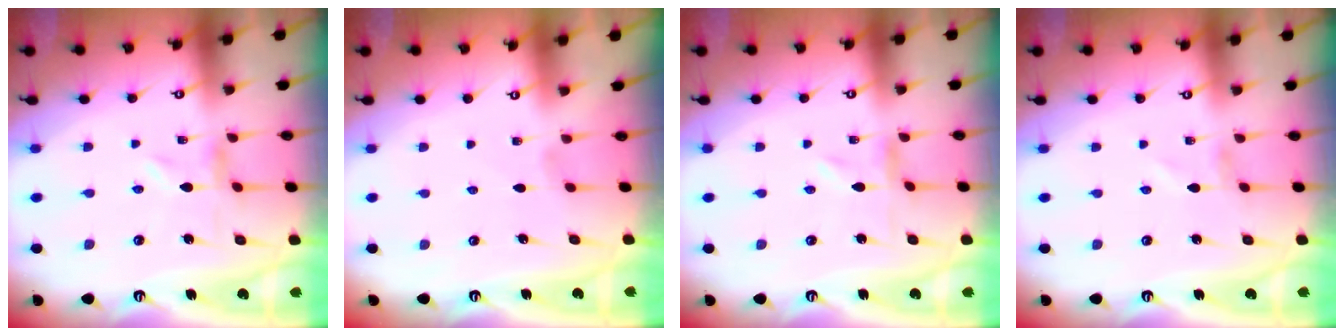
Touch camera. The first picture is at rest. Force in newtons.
{"total": 0.0}
{"total": 0.0}
{"total": 1.0, "press": 1.0, "slide": 0.1}